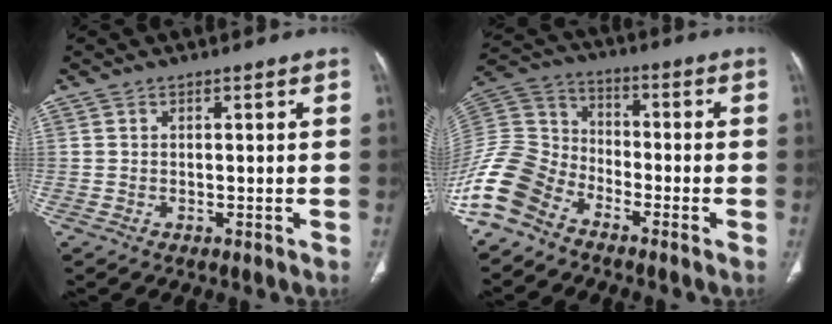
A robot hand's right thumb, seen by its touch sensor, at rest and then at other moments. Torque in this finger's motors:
{"motor_torque": [1.78, 0.64, 1.07, -1.70, 0.13]}